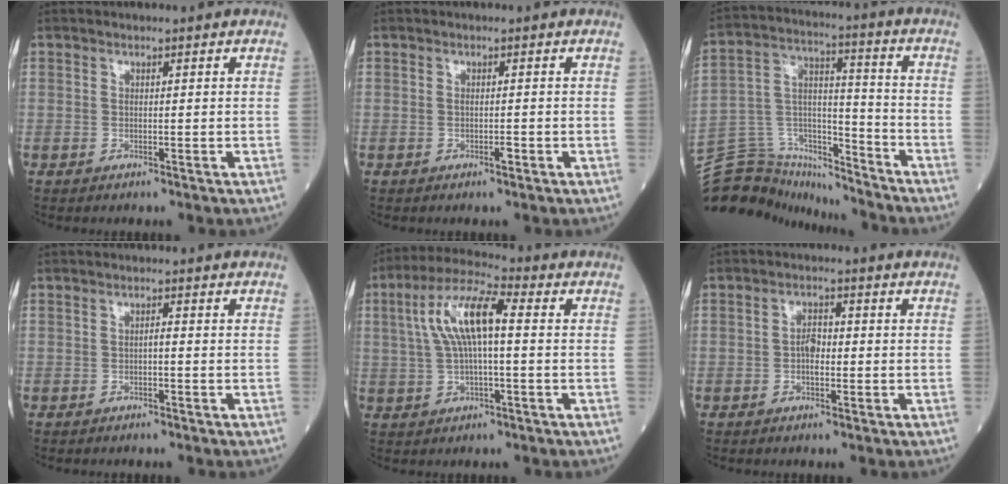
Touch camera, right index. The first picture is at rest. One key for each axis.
{"total": 0.9, "fx": -0.4, "fy": 0.2, "fz": 0.8, "tx": -0.016, "ty": 0.000, "tz": -0.006}
{"total": 17.8, "fx": -16.8, "fy": 5.5, "fz": 2.8, "tx": -0.064, "ty": 0.059, "tz": -0.276}
{"total": 0.7, "fx": -0.3, "fy": 0.1, "fz": 0.7, "tx": -0.012, "ty": 0.002, "tz": -0.006}
{"total": 9.8, "fx": 1.4, "fy": 2.3, "fz": 9.4, "tx": -0.194, "ty": 0.030, "tz": 0.024}
{"total": 2.7, "fx": -0.5, "fy": 1.3, "fz": 2.2, "tx": -0.038, "ty": 0.005, "tz": -0.010}